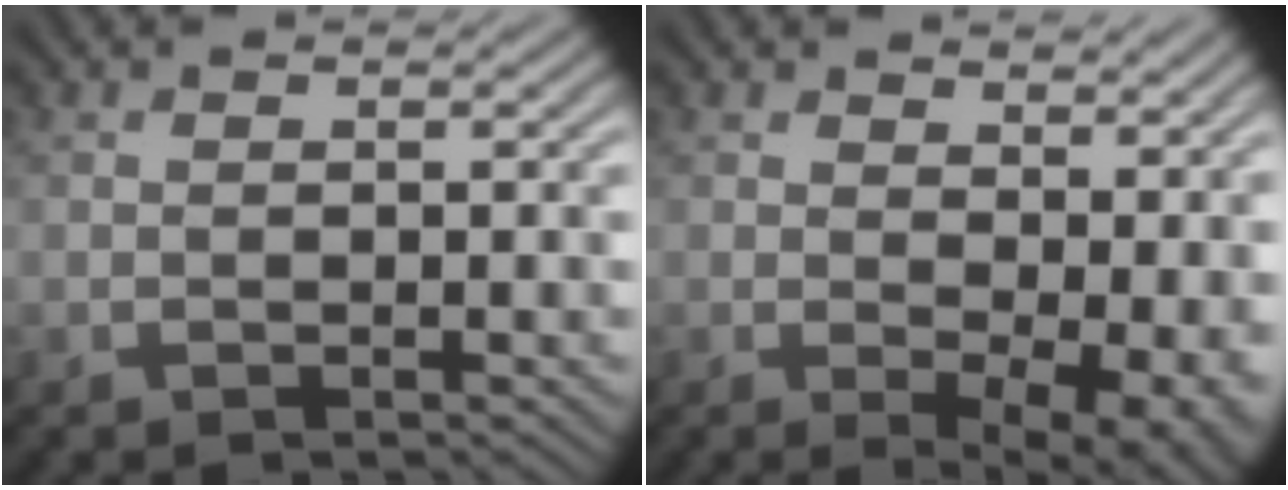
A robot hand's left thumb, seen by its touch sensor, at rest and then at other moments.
{"total": 8.2, "force": [1.6, 4.2, 6.8], "torque": [-0.090, -0.015, 0.036]}